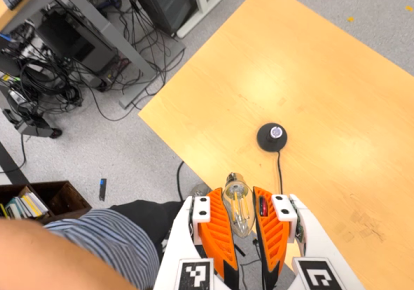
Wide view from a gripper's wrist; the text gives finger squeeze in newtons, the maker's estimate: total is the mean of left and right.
{"total": 21.0, "left": 26.3, "right": 15.6}